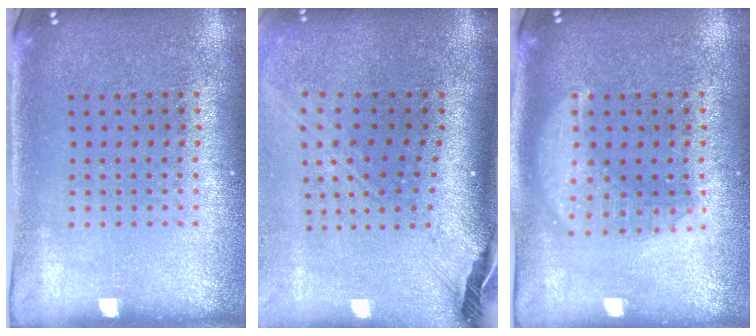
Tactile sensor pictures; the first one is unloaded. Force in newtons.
{"total": 2.8, "press": 2.0, "slide": 1.9}
{"total": 3.0, "press": 3.0, "slide": 0.4}